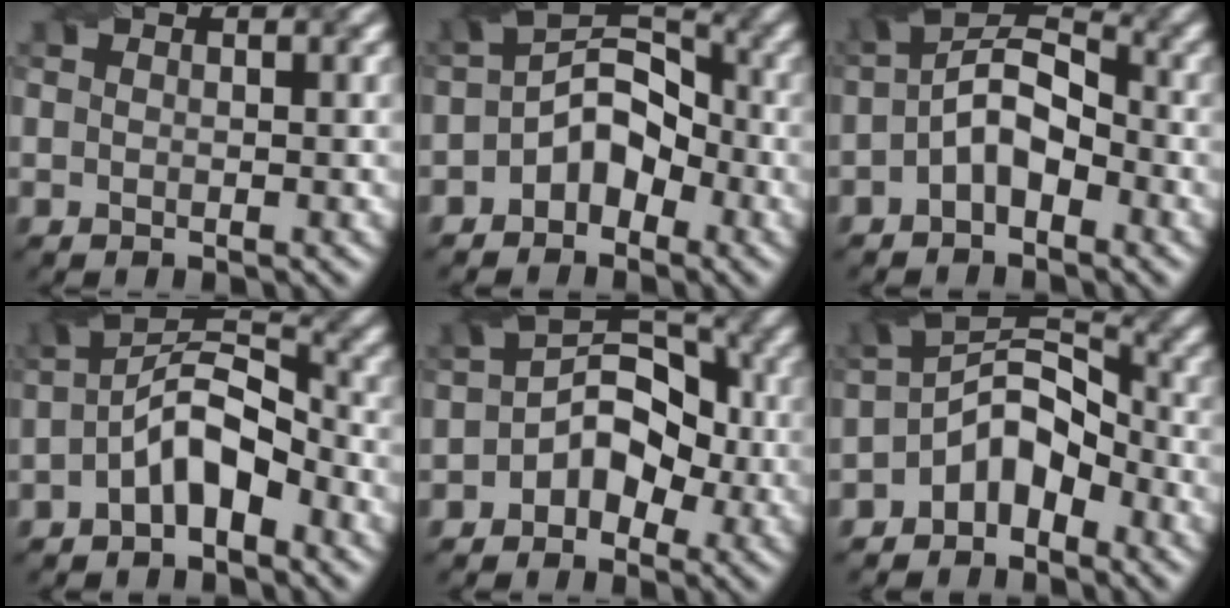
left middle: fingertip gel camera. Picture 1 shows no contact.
{"total": 5.0, "force": [-1.9, 3.4, 3.0], "torque": [-0.040, 0.010, -0.041]}
{"total": 5.3, "force": [-1.2, 3.1, 4.2], "torque": [-0.075, 0.013, -0.029]}
{"total": 5.7, "force": [-1.9, 2.8, 4.6], "torque": [-0.080, 0.016, -0.039]}
{"total": 5.4, "force": [-1.2, 3.9, 3.6], "torque": [-0.033, 0.013, -0.029]}
{"total": 5.9, "force": [-2.9, 3.5, 3.8], "torque": [-0.050, 0.012, -0.065]}